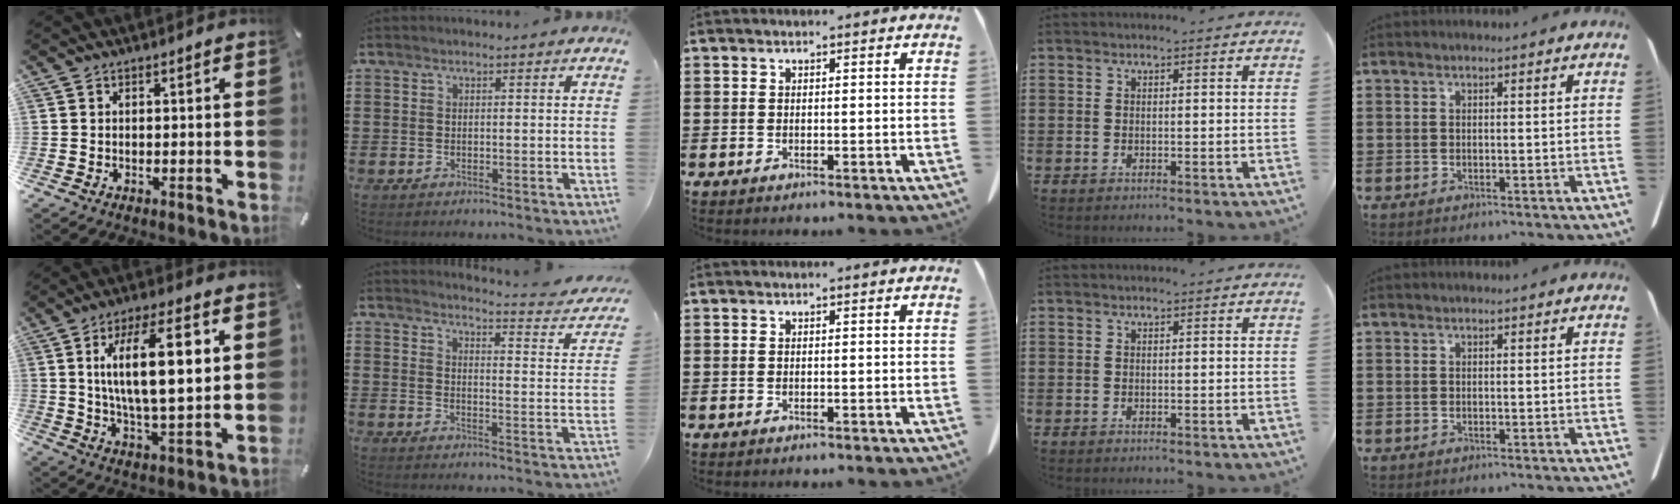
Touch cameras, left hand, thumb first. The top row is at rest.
{"thumb": {"total": 17.8, "force": [4.8, 6.5, 15.8], "torque": [-0.263, -0.001, 0.069]}, "index": {"total": 3.6, "force": [3.3, -0.3, 1.3], "torque": [-0.028, -0.035, 0.048]}}